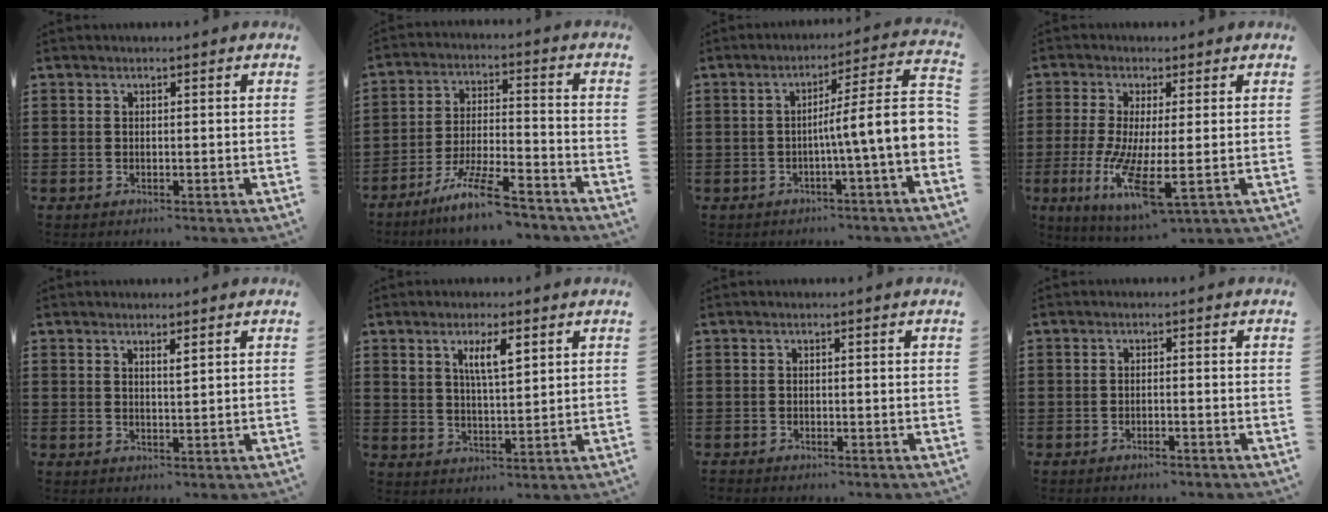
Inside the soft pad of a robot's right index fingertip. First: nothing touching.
{"total": 9.5, "force": [-7.7, 0.9, 5.5], "torque": [-0.109, 0.007, -0.148]}
{"total": 9.9, "force": [-1.5, 0.5, 9.8], "torque": [-0.154, -0.022, -0.032]}
{"total": 8.8, "force": [-2.3, 0.9, 8.4], "torque": [-0.177, -0.025, -0.041]}
{"total": 1.4, "force": [1.1, 0.2, 0.8], "torque": [-0.017, 0.002, 0.019]}
{"total": 4.9, "force": [2.3, 1.5, 4.1], "torque": [-0.079, 0.004, 0.037]}
{"total": 0.6, "force": [-0.6, 0.1, 0.0], "torque": [-0.001, 0.000, -0.014]}
{"total": 1.3, "force": [-1.0, -0.1, 0.7], "torque": [-0.012, -0.002, -0.019]}